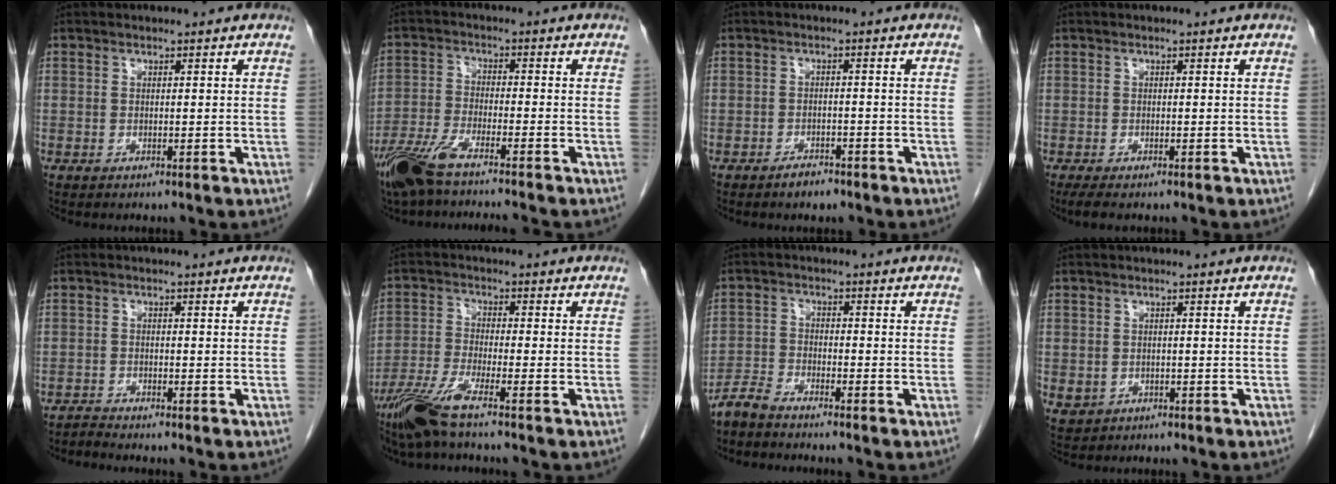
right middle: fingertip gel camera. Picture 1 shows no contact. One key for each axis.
{"total": 9.6, "fx": -7.7, "fy": 0.4, "fz": 5.6, "tx": -0.109, "ty": -0.026, "tz": -0.141}
{"total": 2.3, "fx": -1.8, "fy": 0.8, "fz": 1.1, "tx": -0.025, "ty": -0.001, "tz": -0.025}
{"total": 2.9, "fx": -2.1, "fy": 0.8, "fz": 1.7, "tx": -0.029, "ty": -0.009, "tz": -0.030}
{"total": 1.5, "fx": -1.4, "fy": -0.5, "fz": -0.4, "tx": 0.008, "ty": -0.008, "tz": -0.028}
{"total": 6.9, "fx": -5.1, "fy": -0.2, "fz": 4.7, "tx": -0.103, "ty": -0.024, "tz": -0.106}
{"total": 3.2, "fx": -3.2, "fy": 0.3, "fz": 0.7, "tx": -0.015, "ty": -0.010, "tz": -0.067}
{"total": 2.4, "fx": -0.8, "fy": 2.2, "fz": 0.6, "tx": -0.011, "ty": 0.002, "tz": -0.004}